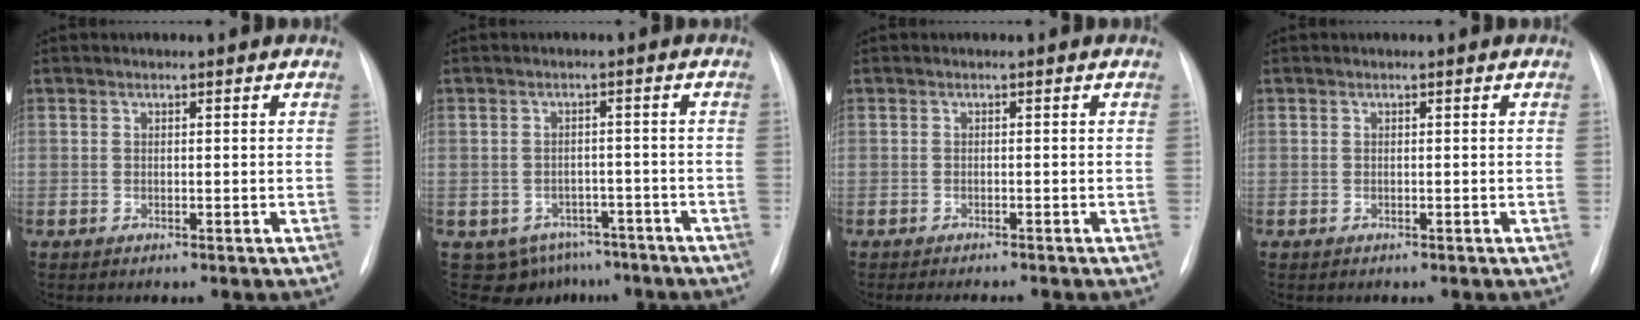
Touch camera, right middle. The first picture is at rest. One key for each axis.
{"total": 7.9, "fx": -5.5, "fy": 5.6, "fz": 1.2, "tx": -0.009, "ty": 0.012, "tz": -0.060}
{"total": 3.8, "fx": -3.4, "fy": 0.5, "fz": 1.4, "tx": -0.012, "ty": -0.004, "tz": -0.042}
{"total": 0.0}